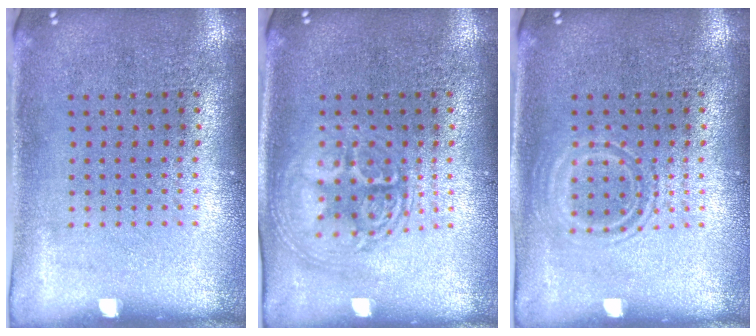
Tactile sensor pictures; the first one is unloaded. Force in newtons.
{"total": 2.6, "press": 2.6, "slide": 0.2}
{"total": 1.0, "press": 0.9, "slide": 0.3}